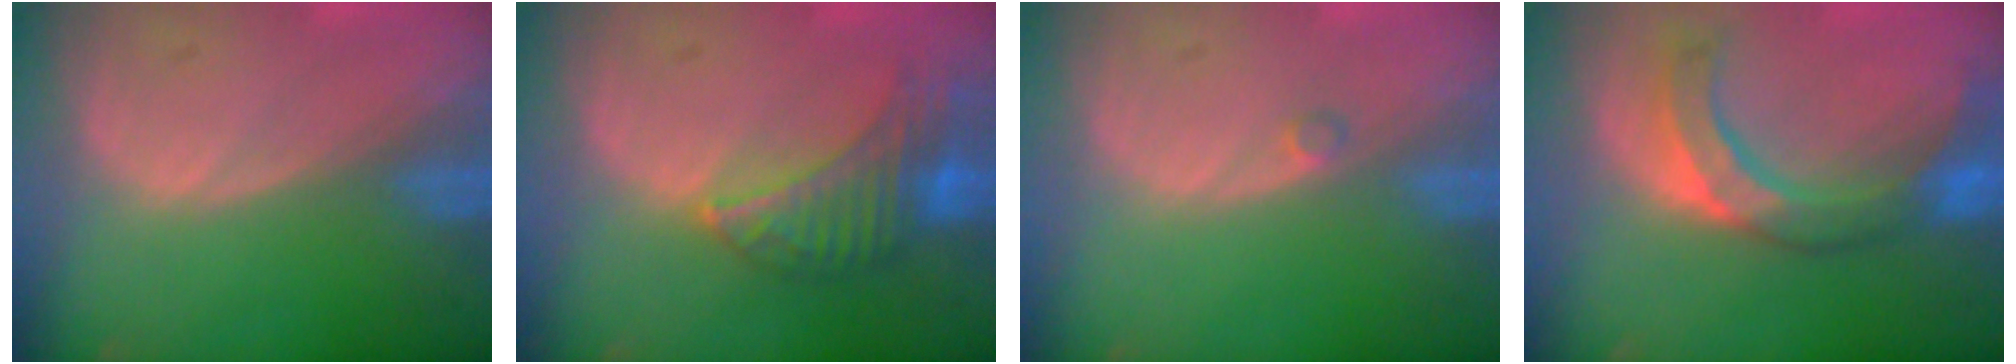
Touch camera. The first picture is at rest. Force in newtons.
{"total": 7.6, "press": 7.0, "slide": 2.9}
{"total": 0.6, "press": 0.6, "slide": 0.1}
{"total": 7.9, "press": 7.9, "slide": 0.2}